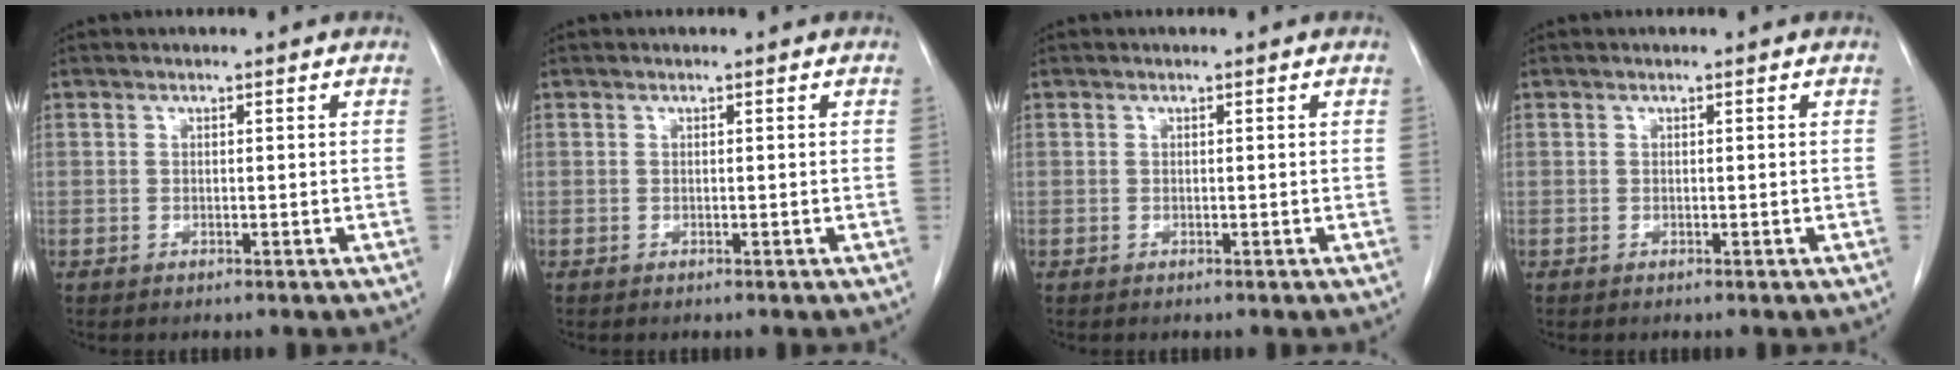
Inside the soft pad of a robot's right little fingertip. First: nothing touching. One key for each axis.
{"total": 0.0}
{"total": 0.0}
{"total": 0.0}